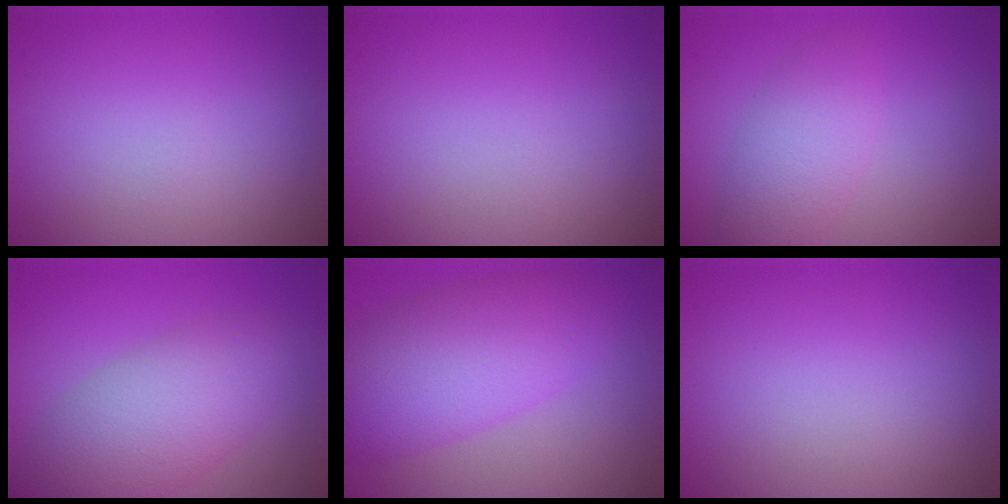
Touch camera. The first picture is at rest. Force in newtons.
{"total": 0.0}
{"total": 3.4, "press": 3.4, "slide": 0.1}
{"total": 6.0, "press": 6.0, "slide": 0.2}
{"total": 7.0, "press": 7.0, "slide": 0.1}
{"total": 0.0}